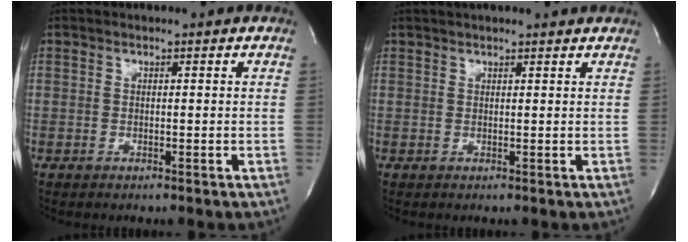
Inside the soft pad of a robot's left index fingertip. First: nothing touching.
{"total": 7.2, "force": [6.6, 1.0, 2.7], "torque": [-0.039, 0.031, 0.080]}